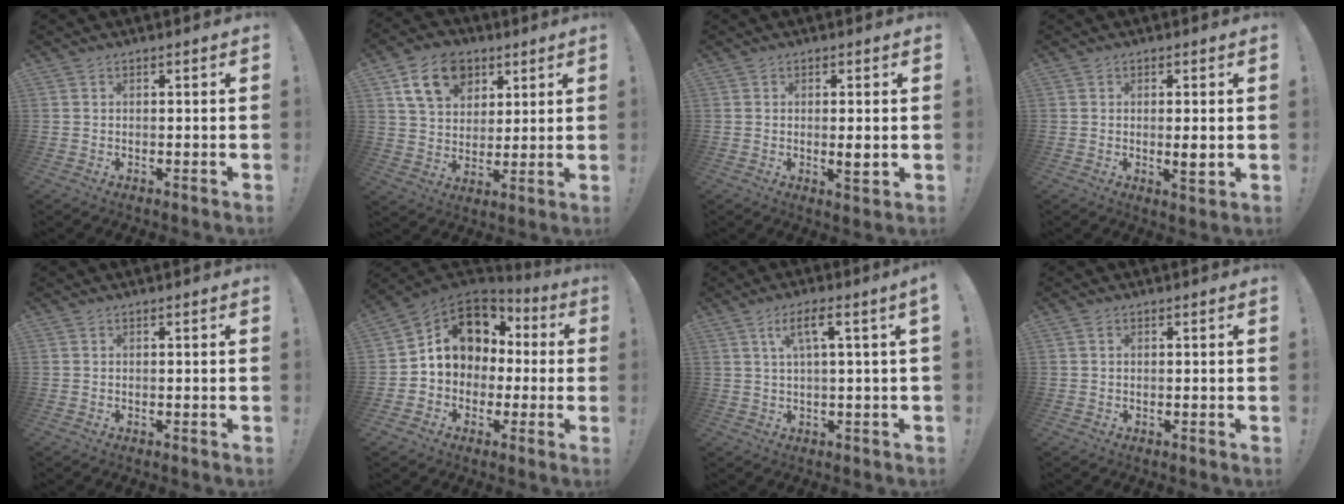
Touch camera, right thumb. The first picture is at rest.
{"total": 14.8, "force": [7.1, 10.7, 7.5], "torque": [-0.121, -0.019, 0.139]}
{"total": 3.4, "force": [0.0, 0.5, 3.4], "torque": [-0.044, -0.009, -0.002]}
{"total": 3.7, "force": [0.0, 0.6, 3.7], "torque": [-0.041, -0.012, -0.002]}
{"total": 0.0}
{"total": 12.8, "force": [3.2, 10.7, 6.2], "torque": [-0.093, -0.006, 0.070]}
{"total": 6.2, "force": [1.7, -0.1, 5.9], "torque": [-0.106, 0.002, 0.023]}
{"total": 0.8, "force": [0.3, 0.4, 0.6], "torque": [-0.020, 0.005, 0.006]}